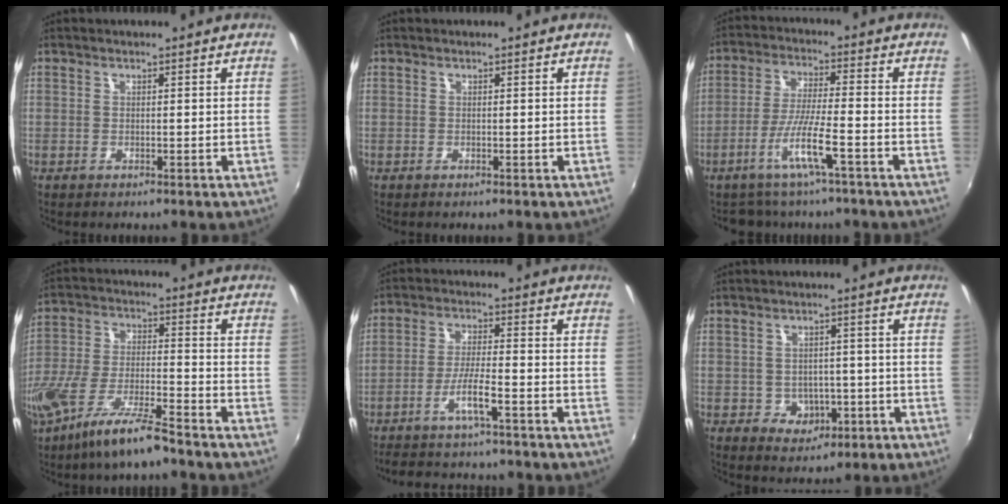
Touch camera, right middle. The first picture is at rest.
{"total": 0.0}
{"total": 7.9, "force": [-4.9, 1.3, 6.0], "torque": [-0.120, -0.004, -0.087]}
{"total": 12.7, "force": [-8.8, 2.1, 9.0], "torque": [-0.180, -0.026, -0.162]}
{"total": 9.4, "force": [-7.7, 1.1, 5.4], "torque": [-0.113, -0.006, -0.128]}
{"total": 5.7, "force": [-1.8, 4.9, 2.1], "torque": [-0.049, 0.007, -0.010]}